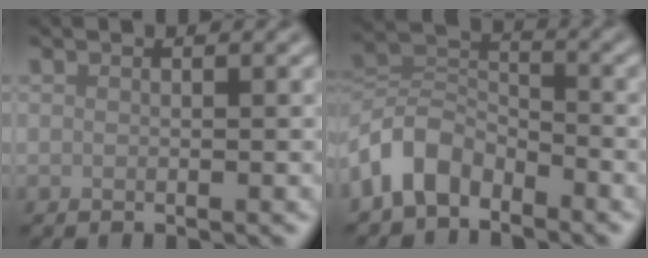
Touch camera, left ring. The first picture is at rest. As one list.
[{"total": 5.6, "force": [-3.7, 3.3, 2.6], "torque": [-0.050, 0.005, -0.085]}]